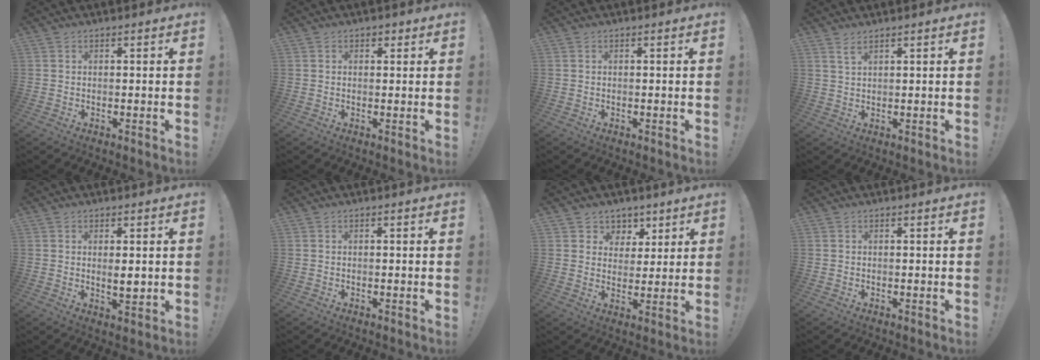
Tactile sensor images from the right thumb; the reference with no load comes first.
{"total": 1.4, "force": [0.7, 1.1, 0.5], "torque": [0.005, -0.004, 0.010]}
{"total": 0.0}
{"total": 2.6, "force": [1.8, 0.8, 1.8], "torque": [-0.037, -0.004, 0.033]}
{"total": 3.6, "force": [0.5, 1.4, 3.3], "torque": [-0.037, -0.010, 0.005]}
{"total": 0.0}
{"total": 6.4, "force": [3.1, 5.6, 0.2], "torque": [0.011, -0.029, 0.061]}
{"total": 0.0}